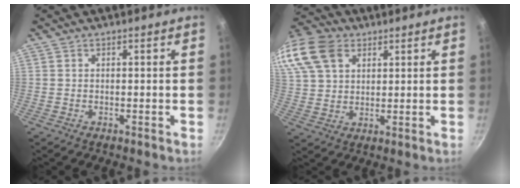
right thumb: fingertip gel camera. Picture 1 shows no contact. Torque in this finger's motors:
{"motor_torque": [-0.78, 2.35, 0.99, 0.79, 0.48]}